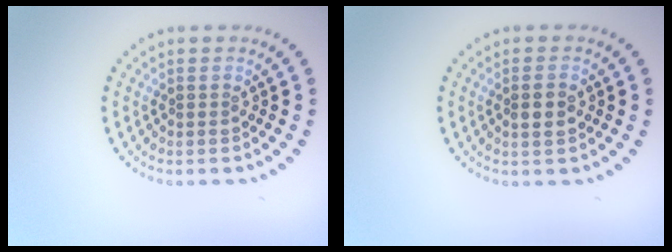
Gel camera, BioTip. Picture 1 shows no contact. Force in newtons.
{"total": 1.9, "press": 1.8, "slide": 0.3}